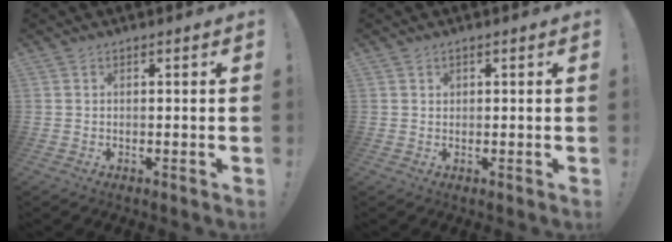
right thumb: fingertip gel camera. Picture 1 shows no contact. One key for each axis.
{"total": 0.8, "fx": 0.4, "fy": 0.7, "fz": 0.0, "tx": 0.007, "ty": -0.002, "tz": 0.007}